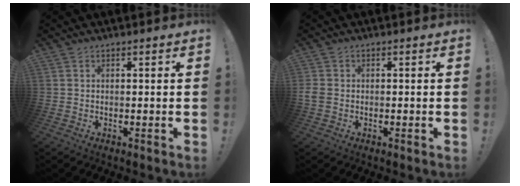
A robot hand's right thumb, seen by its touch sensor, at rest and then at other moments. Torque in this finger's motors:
{"motor_torque": [0.17, 0.09, 0.21, -0.07, 0.03]}